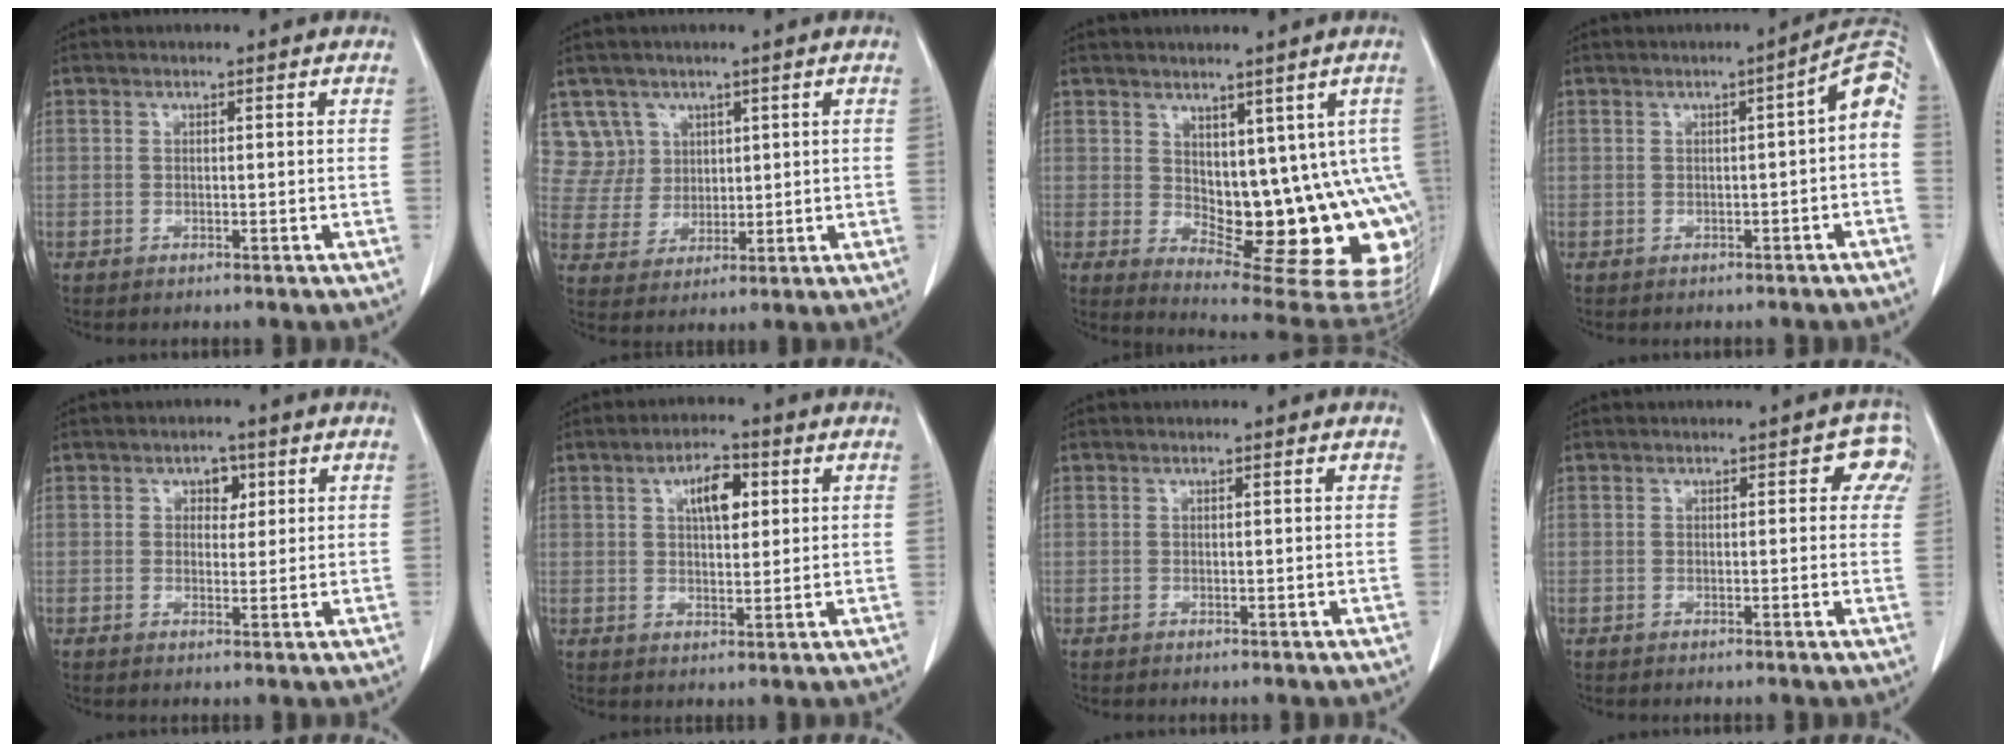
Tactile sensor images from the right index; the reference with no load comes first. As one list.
[{"total": 6.9, "force": [3.9, 5.6, -0.4], "torque": [0.016, 0.013, 0.089]}, {"total": 14.0, "force": [0.9, 7.0, 12.1], "torque": [-0.129, -0.001, 0.030]}, {"total": 5.6, "force": [-0.6, 0.9, 5.5], "torque": [-0.064, 0.020, -0.012]}, {"total": 2.6, "force": [1.0, 1.8, 1.6], "torque": [-0.016, 0.004, 0.013]}, {"total": 5.9, "force": [2.1, 2.4, 4.9], "torque": [-0.083, 0.008, 0.035]}, {"total": 0.0}, {"total": 3.2, "force": [1.2, 1.8, 2.3], "torque": [-0.003, 0.011, 0.002]}]